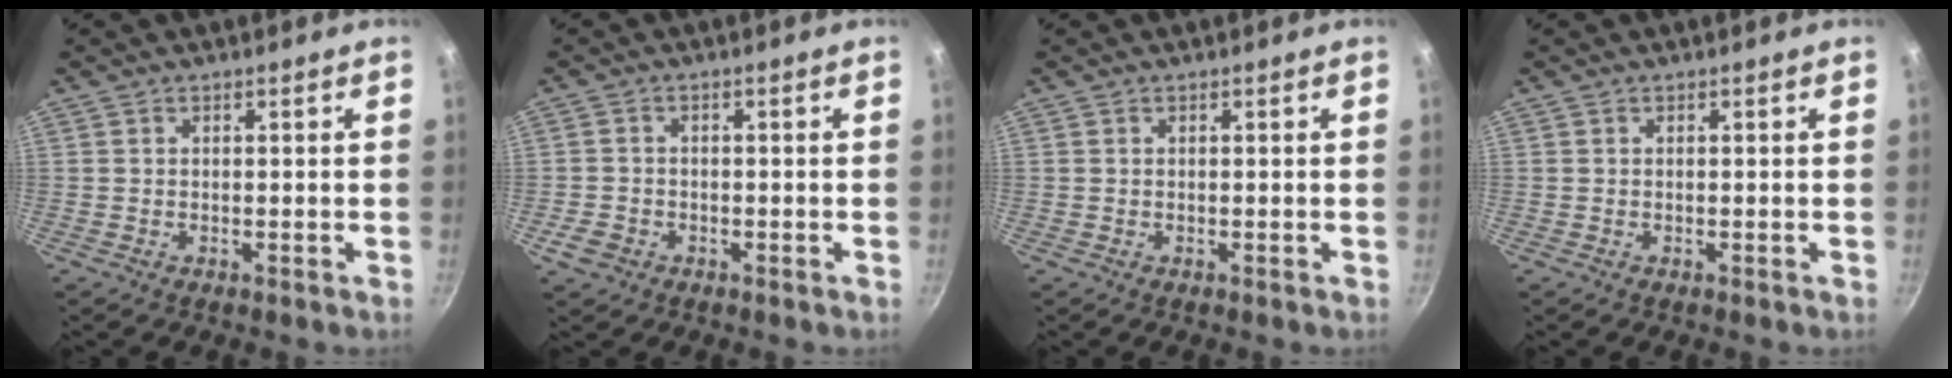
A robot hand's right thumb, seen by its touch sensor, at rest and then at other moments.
{"total": 3.5, "force": [-1.6, 2.8, 1.4], "torque": [-0.025, 0.015, -0.028]}
{"total": 0.0}
{"total": 0.0}